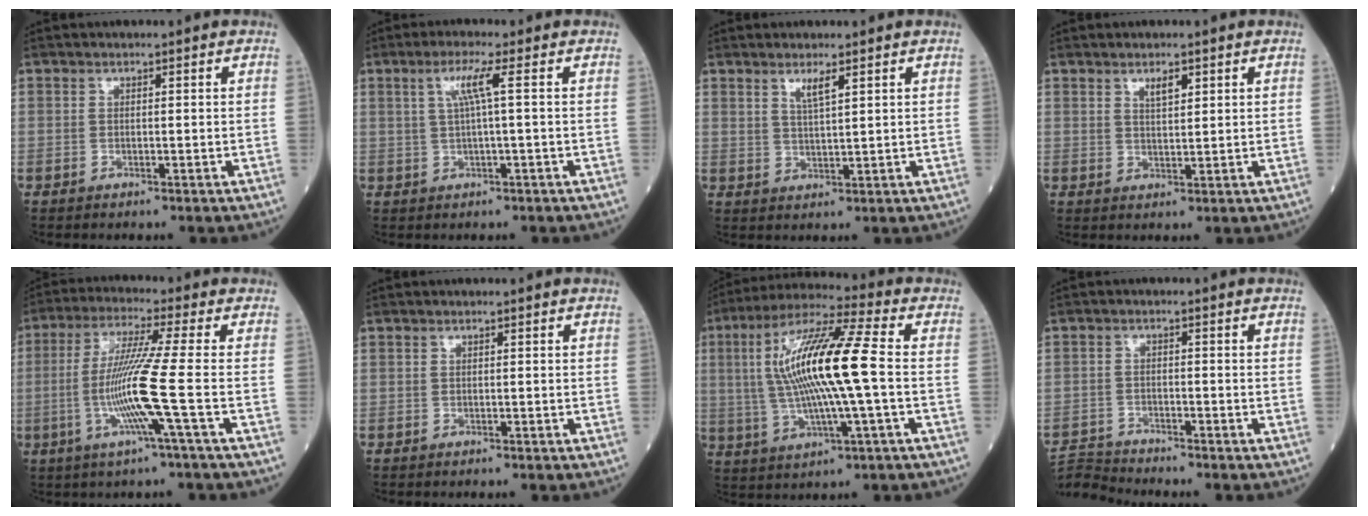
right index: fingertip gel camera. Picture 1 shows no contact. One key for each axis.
{"total": 3.9, "fx": 1.0, "fy": -0.7, "fz": 3.7, "tx": -0.079, "ty": 0.008, "tz": 0.023}
{"total": 2.7, "fx": 1.7, "fy": 0.1, "fz": 2.1, "tx": -0.045, "ty": -0.003, "tz": 0.038}
{"total": 2.4, "fx": 1.5, "fy": 0.7, "fz": 1.7, "tx": -0.034, "ty": 0.000, "tz": 0.031}
{"total": 10.4, "fx": -2.5, "fy": -2.1, "fz": 9.9, "tx": -0.203, "ty": -0.011, "tz": -0.050}
{"total": 0.0}
{"total": 16.3, "fx": 0.8, "fy": 1.0, "fz": 16.3, "tx": -0.325, "ty": 0.015, "tz": 0.012}
{"total": 4.7, "fx": -4.5, "fy": -0.9, "fz": -1.0, "tx": 0.018, "ty": -0.008, "tz": -0.085}